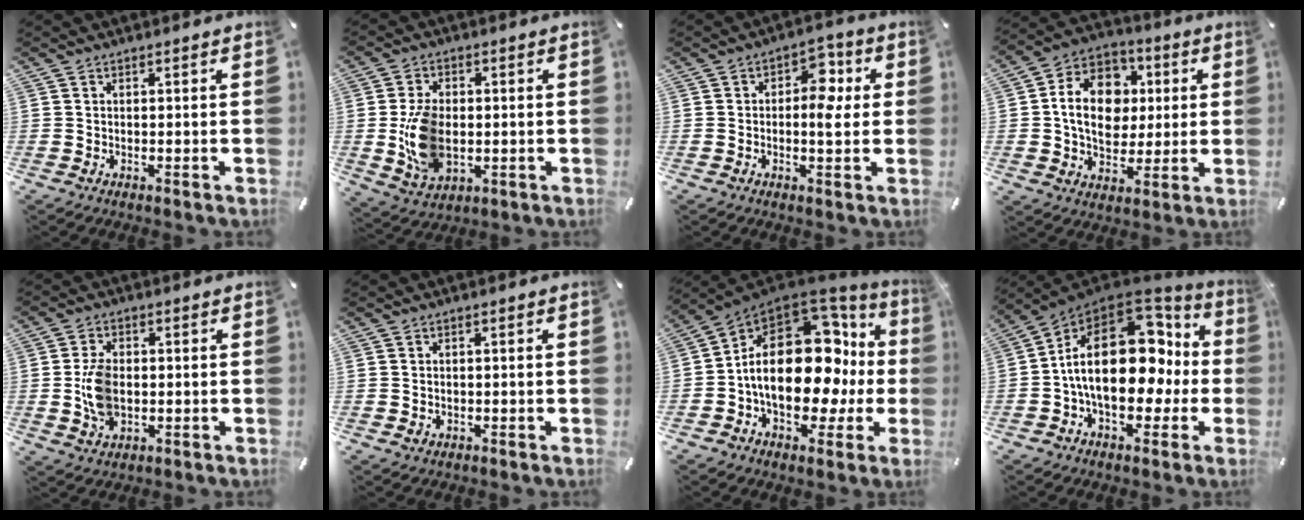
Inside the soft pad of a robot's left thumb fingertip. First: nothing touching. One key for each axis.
{"total": 11.4, "fx": -0.9, "fy": 8.0, "fz": 8.1, "tx": -0.174, "ty": 0.003, "tz": -0.012}
{"total": 7.7, "fx": 0.4, "fy": 4.7, "fz": 6.1, "tx": -0.062, "ty": -0.007, "tz": -0.003}
{"total": 15.0, "fx": 0.9, "fy": 12.2, "fz": 8.7, "tx": -0.157, "ty": 0.012, "tz": 0.019}
{"total": 7.7, "fx": -0.4, "fy": 5.2, "fz": 5.6, "tx": -0.126, "ty": -0.004, "tz": -0.010}
{"total": 1.0, "fx": -0.1, "fy": 0.9, "fz": 0.4, "tx": -0.009, "ty": 0.004, "tz": -0.004}
{"total": 22.1, "fx": 0.2, "fy": 13.8, "fz": 17.3, "tx": -0.285, "ty": -0.013, "tz": 0.008}
{"total": 25.1, "fx": 2.0, "fy": 15.4, "fz": 19.7, "tx": -0.334, "ty": -0.007, "tz": 0.044}